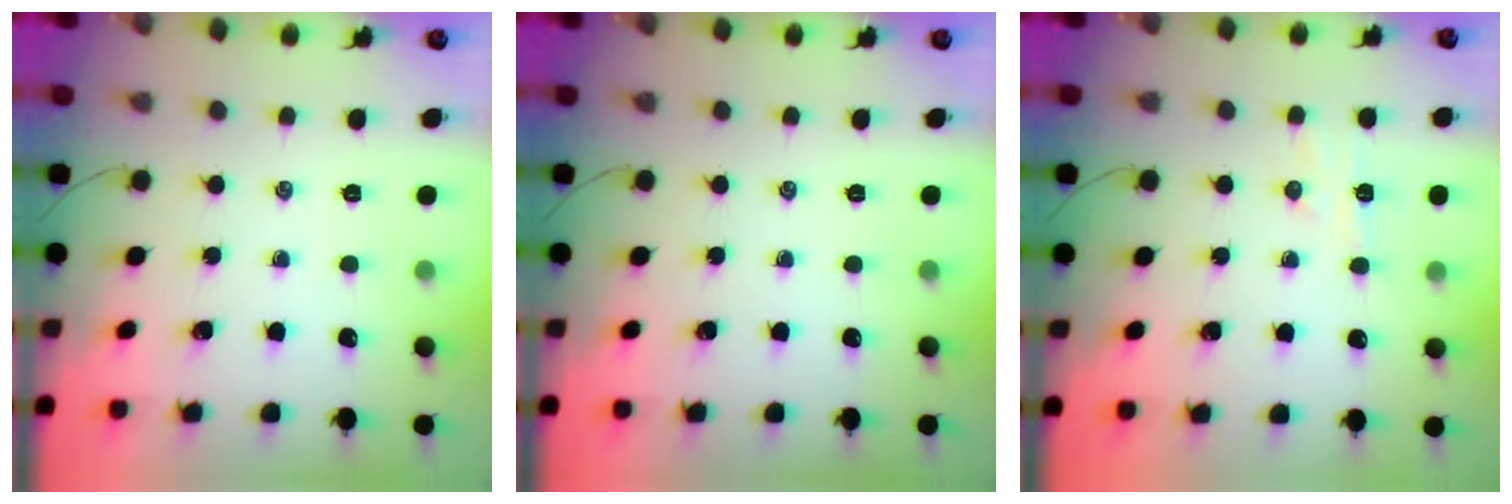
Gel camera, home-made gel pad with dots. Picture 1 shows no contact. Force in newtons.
{"total": 0.0}
{"total": 5.9, "press": 5.8, "slide": 1.2}